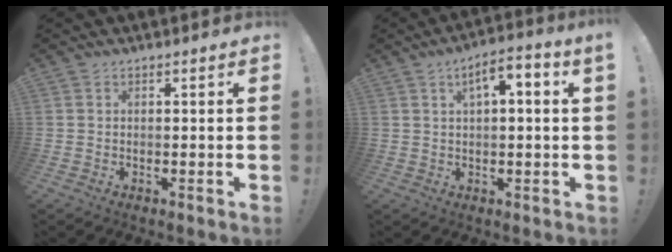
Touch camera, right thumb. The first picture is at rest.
{"total": 5.5, "force": [1.5, 1.2, 5.1], "torque": [-0.074, -0.006, 0.019]}